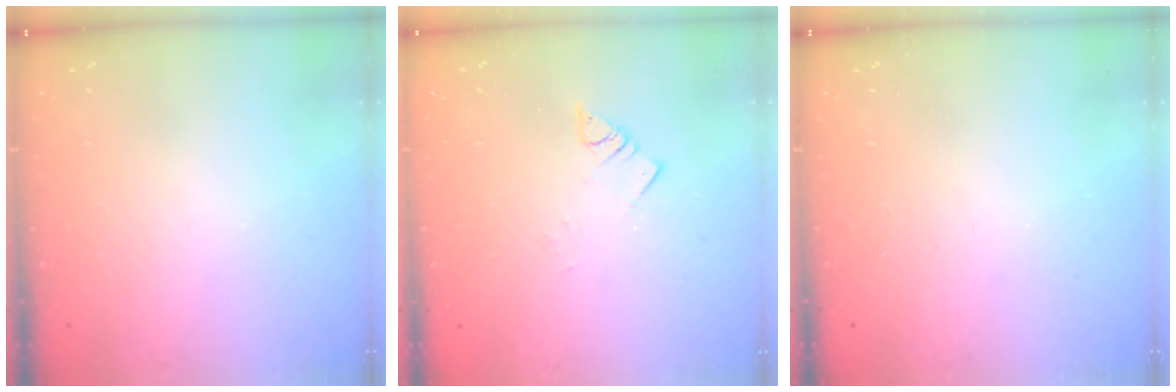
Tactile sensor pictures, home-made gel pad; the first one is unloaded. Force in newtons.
{"total": 2.8, "press": 2.8, "slide": 0.3}
{"total": 0.0}